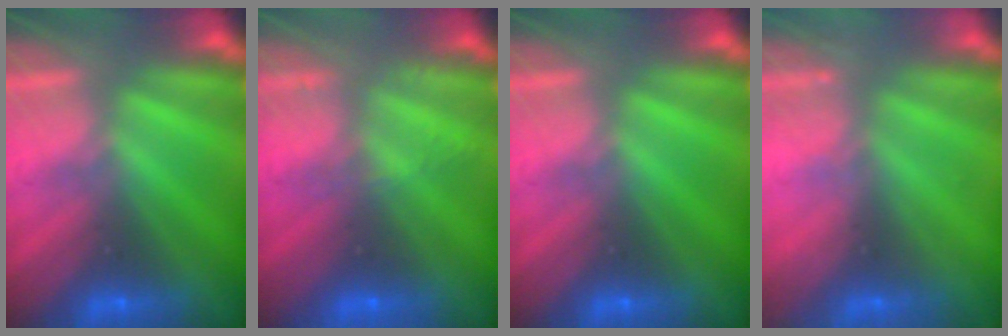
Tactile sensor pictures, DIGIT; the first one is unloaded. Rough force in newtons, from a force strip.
{"total": 2.1}
{"total": 0.0}
{"total": 2.2}